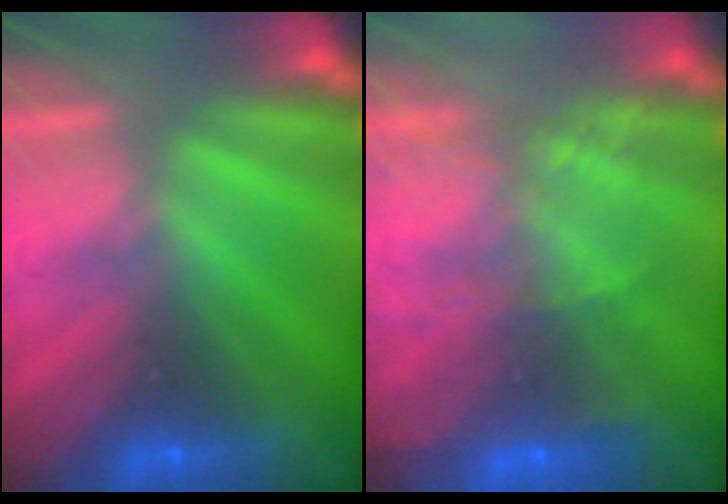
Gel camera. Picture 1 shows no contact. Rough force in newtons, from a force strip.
{"total": 7.9}